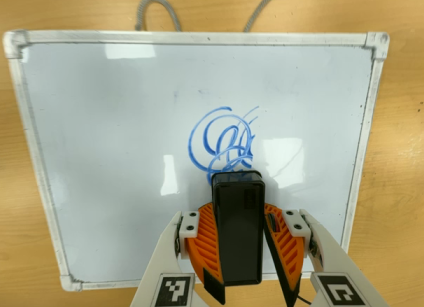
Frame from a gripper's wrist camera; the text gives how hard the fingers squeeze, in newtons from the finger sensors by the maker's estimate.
{"total": 8.0, "left": 8.8, "right": 7.2}